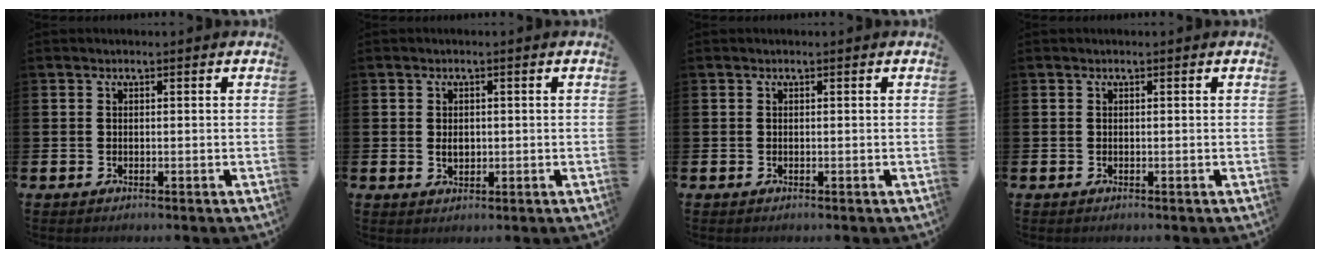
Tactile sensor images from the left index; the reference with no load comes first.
{"total": 1.7, "force": [0.1, 1.2, 1.2], "torque": [-0.013, 0.003, -0.002]}
{"total": 0.0}
{"total": 0.0}